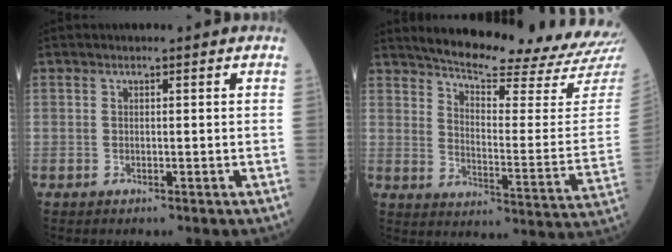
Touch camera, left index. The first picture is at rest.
{"total": 22.9, "force": [21.2, 0.4, 8.9], "torque": [-0.131, -0.098, 0.264]}